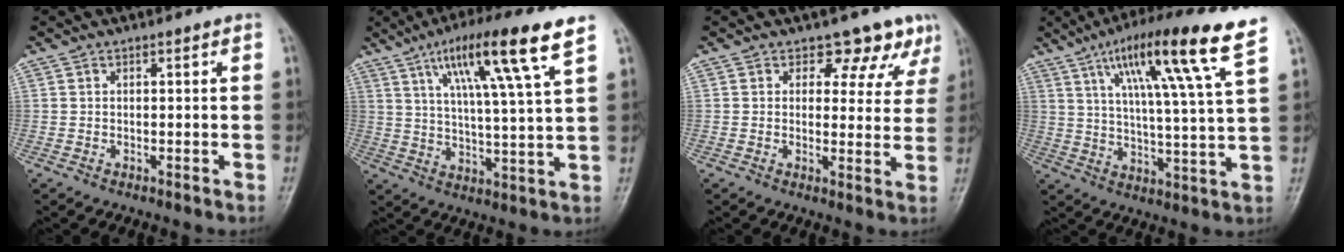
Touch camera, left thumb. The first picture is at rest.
{"total": 15.3, "force": [8.1, 1.0, 12.9], "torque": [-0.220, -0.023, 0.133]}
{"total": 7.3, "force": [5.6, 4.4, 1.7], "torque": [0.021, -0.029, 0.049]}
{"total": 17.6, "force": [9.6, 0.5, 14.7], "torque": [-0.231, -0.030, 0.147]}